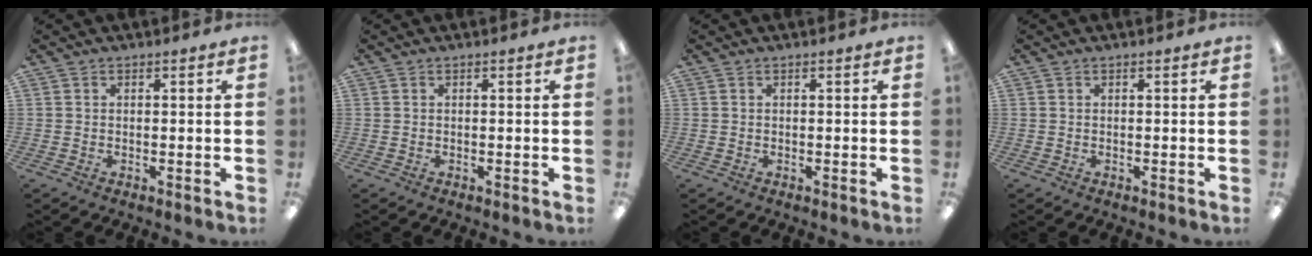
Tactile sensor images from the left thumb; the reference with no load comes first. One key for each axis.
{"total": 0.0}
{"total": 0.0}
{"total": 0.0}